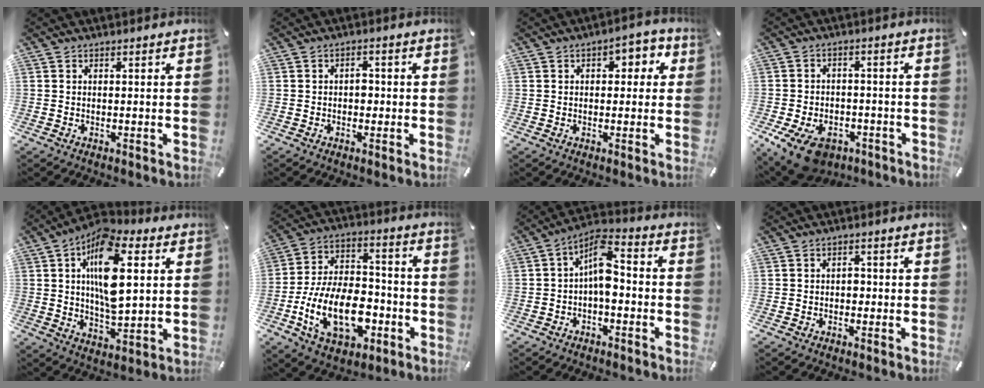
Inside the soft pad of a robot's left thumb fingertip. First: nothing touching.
{"total": 2.5, "force": [-0.3, 1.8, 1.7], "torque": [-0.026, 0.003, -0.010]}
{"total": 4.6, "force": [0.8, 3.1, 3.3], "torque": [-0.037, 0.001, 0.003]}
{"total": 10.6, "force": [-6.2, 6.6, 5.6], "torque": [-0.112, 0.035, -0.108]}
{"total": 16.9, "force": [4.6, 8.5, 13.9], "torque": [-0.248, -0.013, 0.074]}
{"total": 20.6, "force": [-7.3, 12.5, 14.7], "torque": [-0.291, 0.033, -0.121]}
{"total": 8.6, "force": [-1.2, 4.5, 7.3], "torque": [-0.132, 0.003, -0.021]}
{"total": 1.9, "force": [-0.3, 1.4, 1.2], "torque": [-0.016, 0.002, -0.010]}